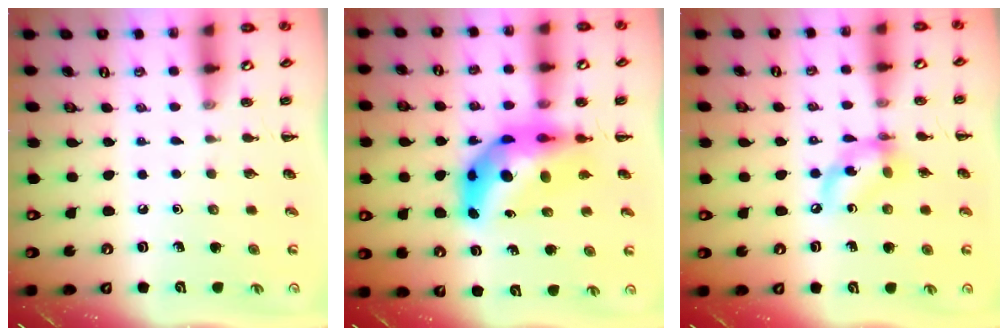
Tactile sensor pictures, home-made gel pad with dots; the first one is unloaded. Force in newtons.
{"total": 11.2, "press": 10.5, "slide": 3.8}
{"total": 10.4, "press": 10.2, "slide": 1.8}